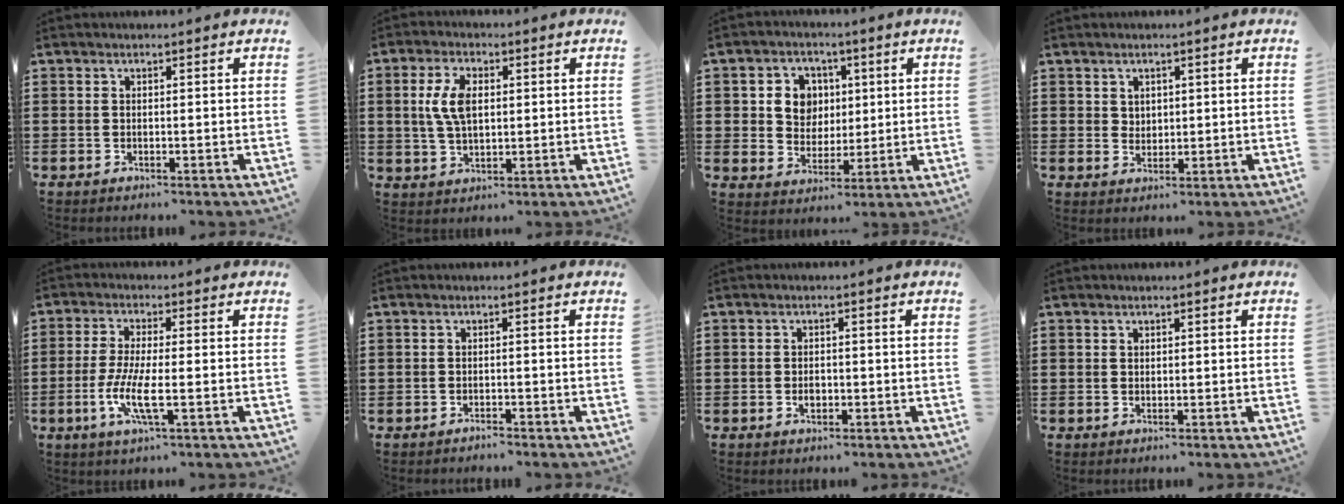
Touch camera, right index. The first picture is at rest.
{"total": 6.3, "force": [1.0, 3.4, 5.3], "torque": [-0.125, 0.008, 0.012]}
{"total": 6.4, "force": [1.3, 5.9, 2.1], "torque": [-0.061, 0.017, 0.020]}
{"total": 2.0, "force": [1.2, 1.6, 0.3], "torque": [-0.010, 0.008, 0.023]}
{"total": 6.7, "force": [-1.9, 1.3, 6.3], "torque": [-0.141, -0.016, -0.042]}
{"total": 0.9, "force": [-0.9, 0.1, 0.1], "torque": [-0.004, 0.000, -0.018]}
{"total": 1.7, "force": [-0.5, 1.1, 1.3], "torque": [-0.026, 0.002, -0.009]}
{"total": 0.7, "force": [0.4, 0.5, 0.1], "torque": [-0.004, 0.002, 0.008]}